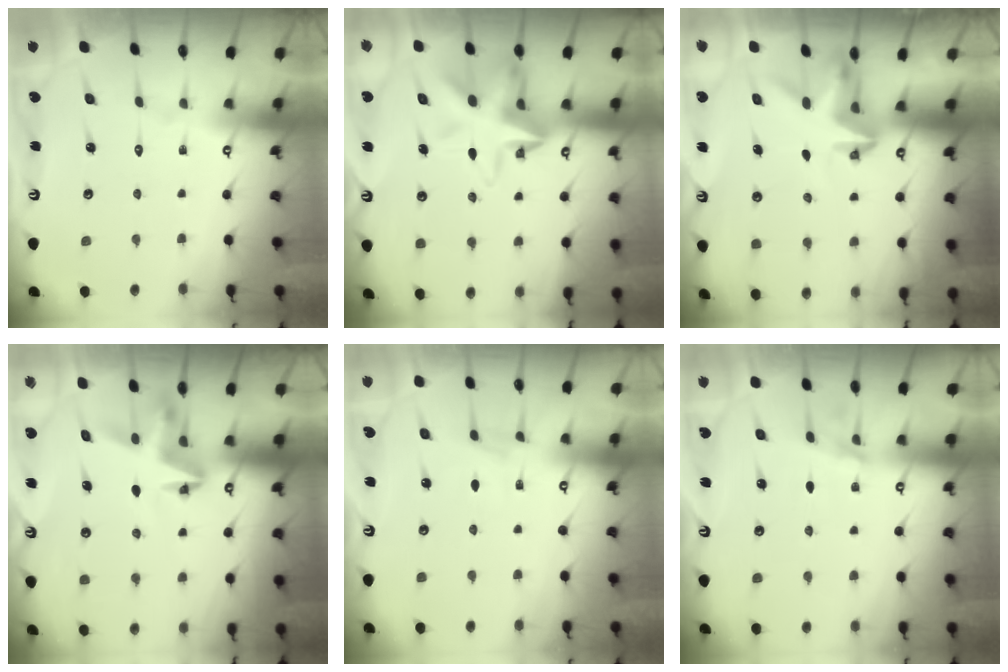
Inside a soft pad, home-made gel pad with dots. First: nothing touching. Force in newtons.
{"total": 9.8, "press": 9.7, "slide": 1.8}
{"total": 3.2, "press": 3.2, "slide": 0.1}
{"total": 5.8, "press": 5.8, "slide": 0.2}
{"total": 3.7, "press": 3.7, "slide": 0.4}
{"total": 3.0, "press": 3.0, "slide": 0.4}